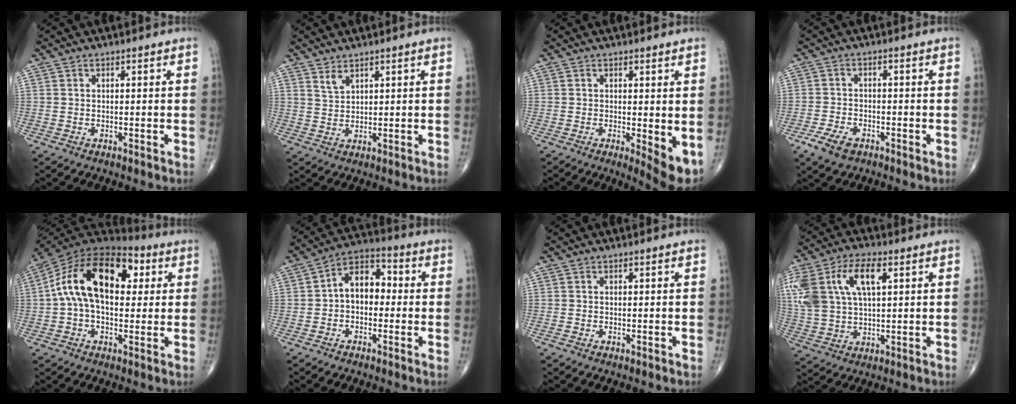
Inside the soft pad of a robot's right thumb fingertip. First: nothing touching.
{"total": 2.3, "force": [1.8, 0.8, 1.1], "torque": [-0.018, -0.014, 0.041]}
{"total": 5.4, "force": [-0.4, 1.5, 5.1], "torque": [-0.072, -0.016, -0.006]}
{"total": 5.2, "force": [-3.1, 2.9, 3.0], "torque": [-0.060, 0.008, -0.056]}
{"total": 19.3, "force": [3.7, 11.3, 15.2], "torque": [-0.243, 0.035, 0.049]}
{"total": 8.9, "force": [-0.2, 6.0, 6.6], "torque": [-0.079, 0.034, -0.019]}
{"total": 0.0}
{"total": 17.0, "force": [5.6, 8.9, 13.4], "torque": [-0.295, 0.016, 0.106]}